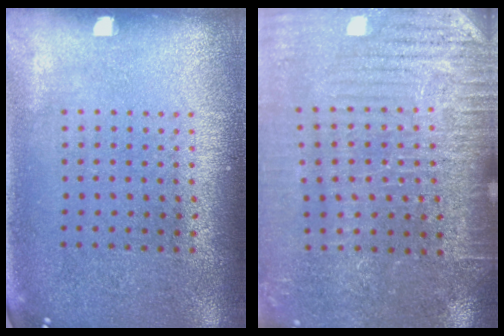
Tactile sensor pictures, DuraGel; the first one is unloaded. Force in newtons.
{"total": 3.4, "press": 3.4, "slide": 0.1}